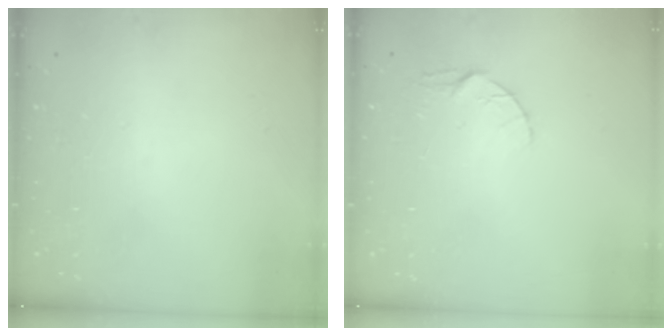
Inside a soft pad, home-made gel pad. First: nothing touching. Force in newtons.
{"total": 3.4, "press": 3.3, "slide": 0.5}